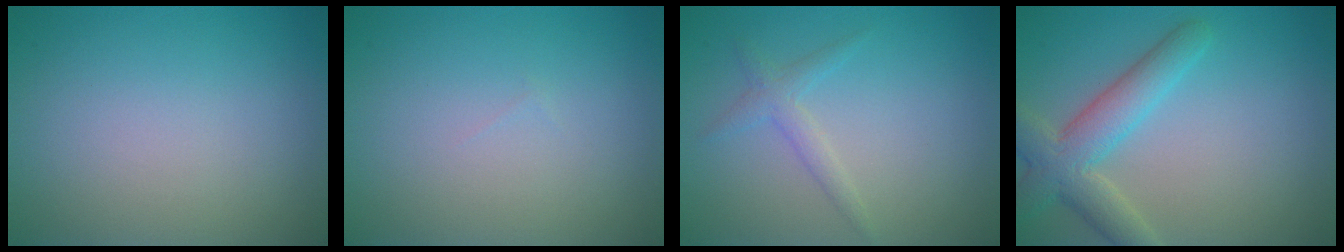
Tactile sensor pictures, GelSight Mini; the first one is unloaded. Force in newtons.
{"total": 0.0}
{"total": 1.6, "press": 1.6, "slide": 0.1}
{"total": 4.9, "press": 4.9, "slide": 0.4}